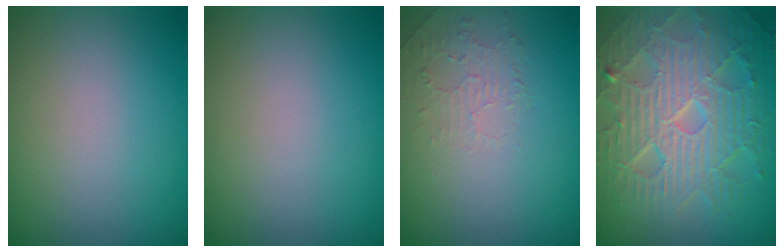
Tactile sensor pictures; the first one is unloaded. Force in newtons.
{"total": 0.0}
{"total": 1.9, "press": 0.3, "slide": 1.9}
{"total": 10.2, "press": 6.5, "slide": 7.8}